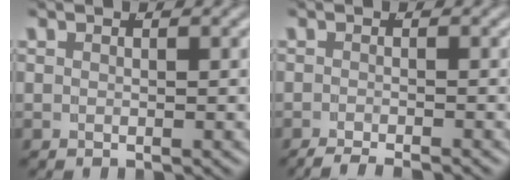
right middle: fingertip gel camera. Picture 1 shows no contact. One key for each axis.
{"total": 2.5, "fx": -2.4, "fy": 0.1, "fz": 0.6, "tx": -0.006, "ty": -0.006, "tz": -0.037}